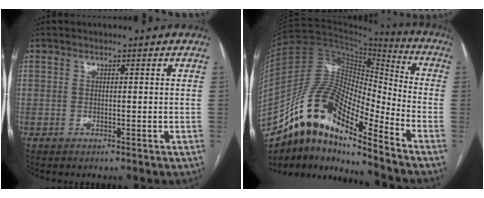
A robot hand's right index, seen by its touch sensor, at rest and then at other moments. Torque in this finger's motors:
{"motor_torque": [0.57, -0.96, 0.86, 0.21]}